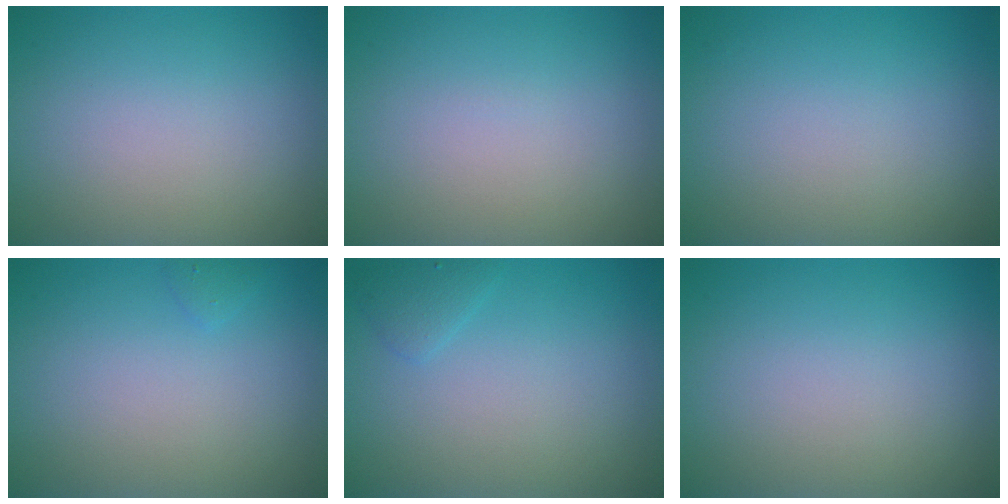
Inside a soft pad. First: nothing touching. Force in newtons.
{"total": 0.0}
{"total": 0.0}
{"total": 0.6, "press": 0.6, "slide": 0.0}
{"total": 1.1, "press": 1.1, "slide": 0.1}
{"total": 0.0}